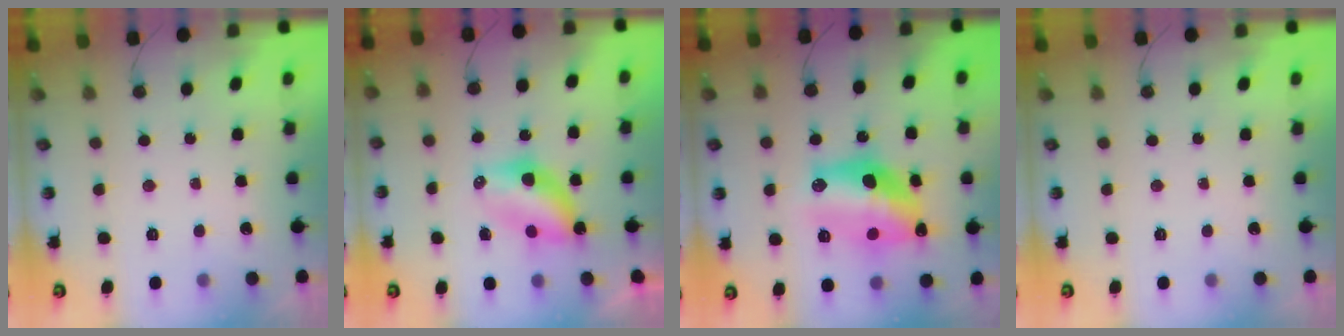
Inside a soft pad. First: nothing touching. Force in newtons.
{"total": 6.8, "press": 6.8, "slide": 0.2}
{"total": 16.3, "press": 16.2, "slide": 1.5}
{"total": 0.0}